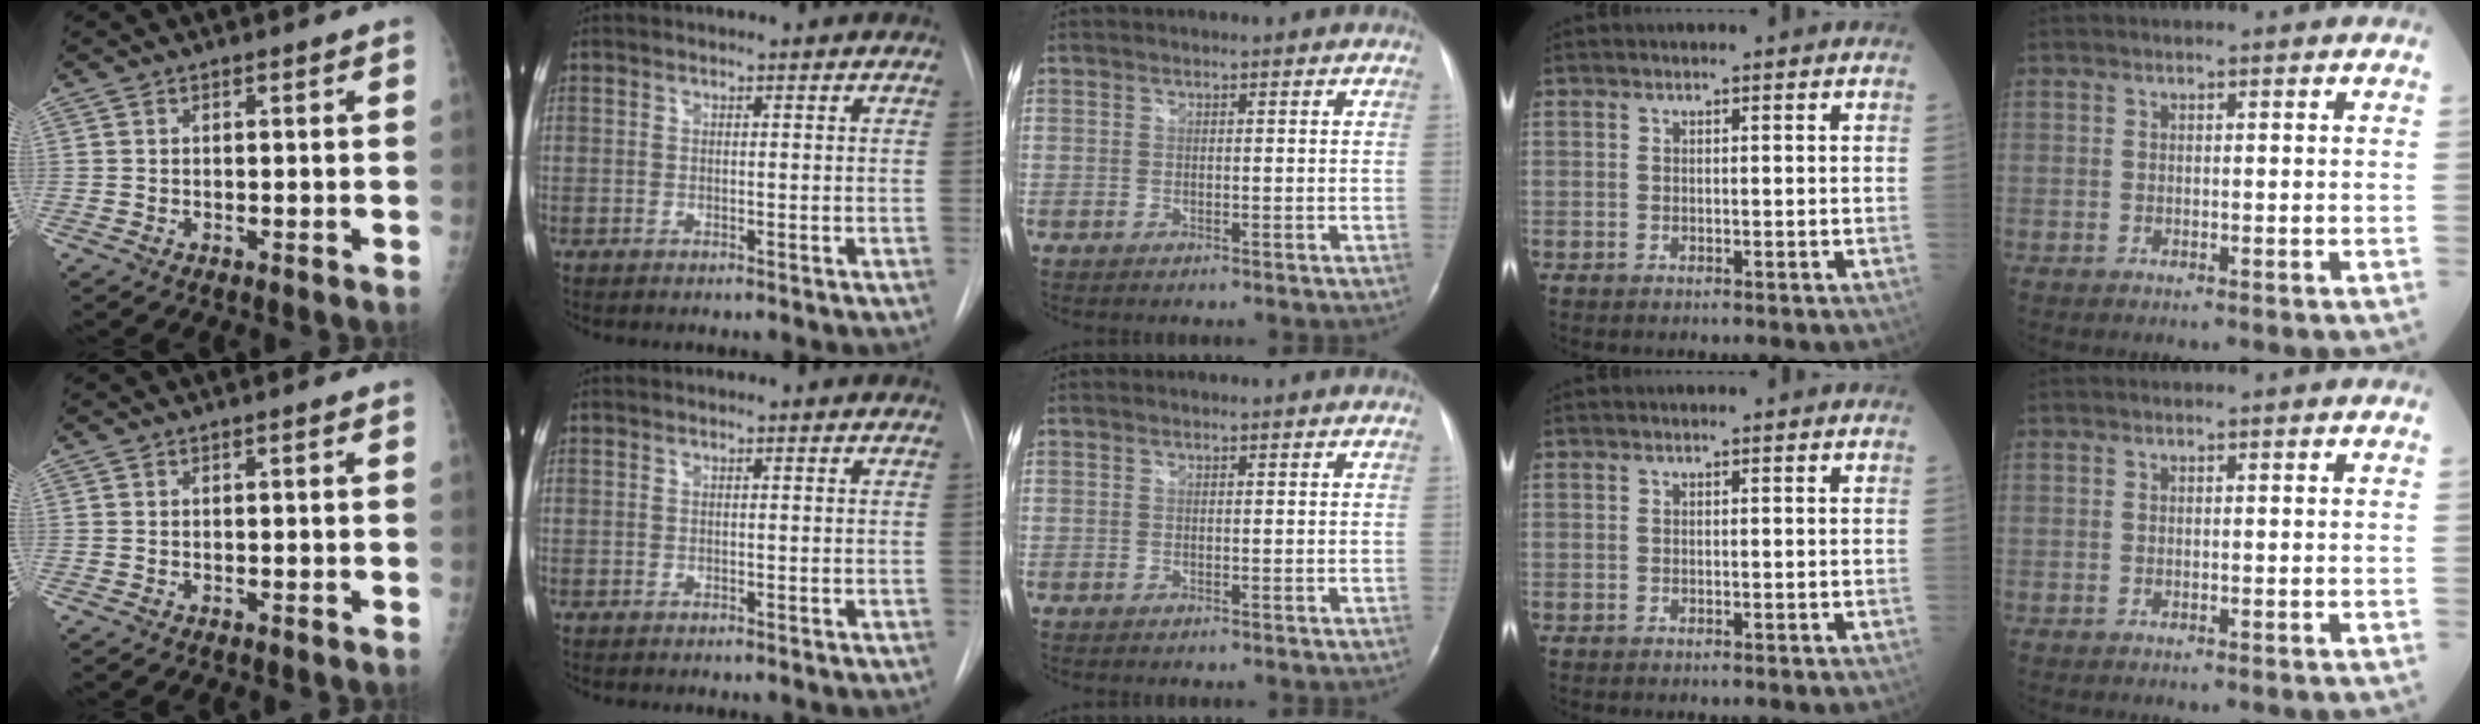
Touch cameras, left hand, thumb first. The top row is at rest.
{}